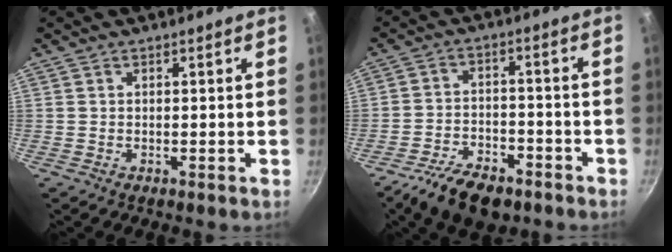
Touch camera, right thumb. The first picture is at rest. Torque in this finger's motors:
{"motor_torque": [0.01, 0.07, 0.47, -0.27, 0.18]}